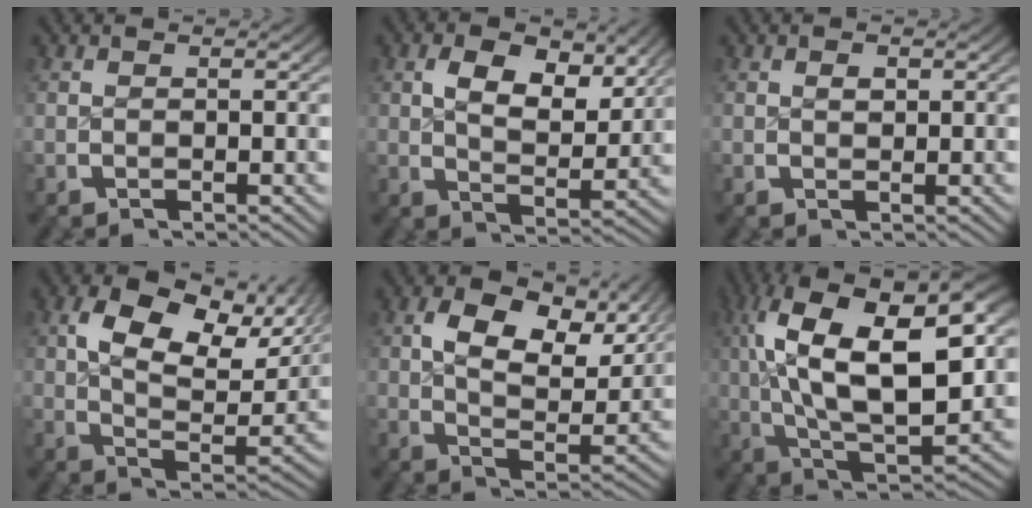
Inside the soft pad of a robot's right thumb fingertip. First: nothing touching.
{"total": 4.8, "force": [2.0, 2.7, 3.4], "torque": [-0.056, -0.019, 0.038]}
{"total": 0.6, "force": [0.3, 0.4, 0.4], "torque": [-0.003, -0.003, 0.009]}
{"total": 10.7, "force": [4.4, 5.8, 7.9], "torque": [-0.132, -0.004, 0.063]}
{"total": 7.9, "force": [3.4, 4.2, 5.7], "torque": [-0.100, -0.010, 0.051]}
{"total": 16.5, "force": [2.4, 8.9, 13.6], "torque": [-0.254, -0.027, 0.048]}